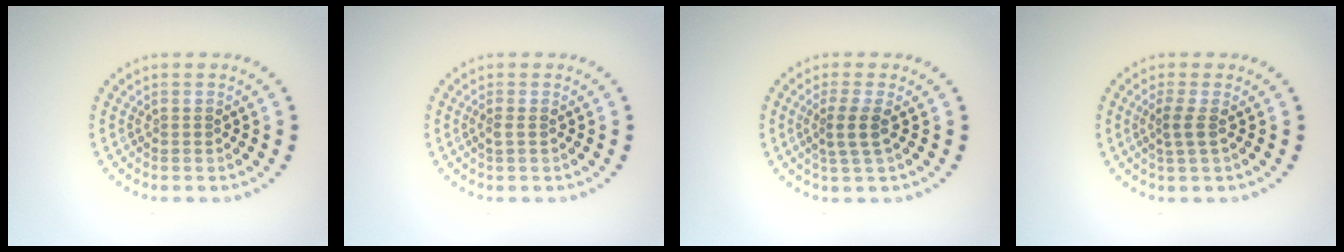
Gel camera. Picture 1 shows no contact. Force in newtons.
{"total": 0.7, "press": 0.6, "slide": 0.4}
{"total": 2.3, "press": 1.8, "slide": 1.3}
{"total": 1.6, "press": 1.3, "slide": 0.9}